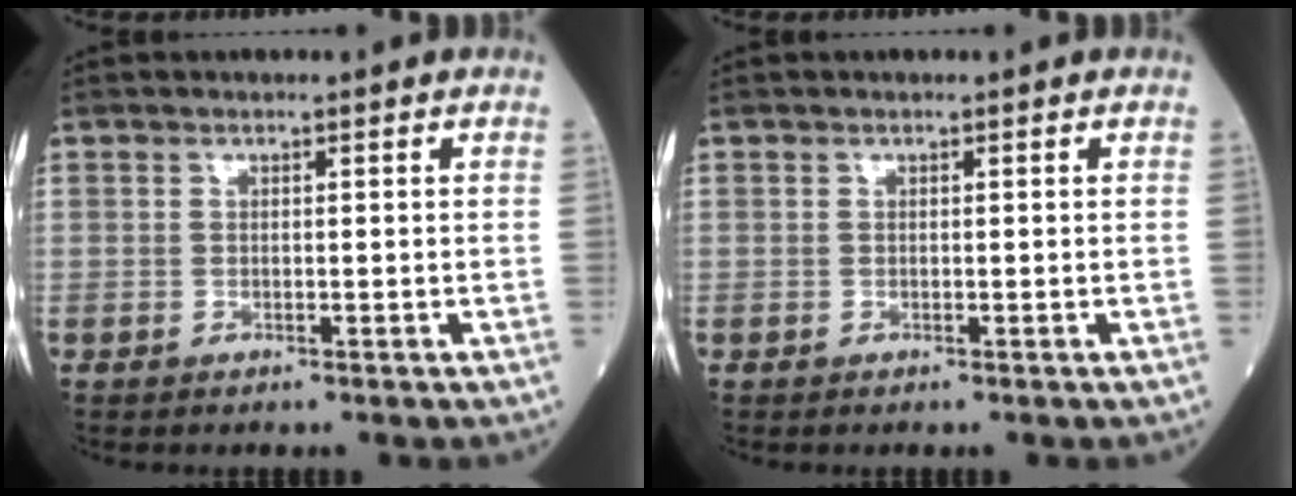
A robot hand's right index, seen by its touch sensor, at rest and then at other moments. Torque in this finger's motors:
{"motor_torque": [0.00, 0.00, 0.00, 0.00]}